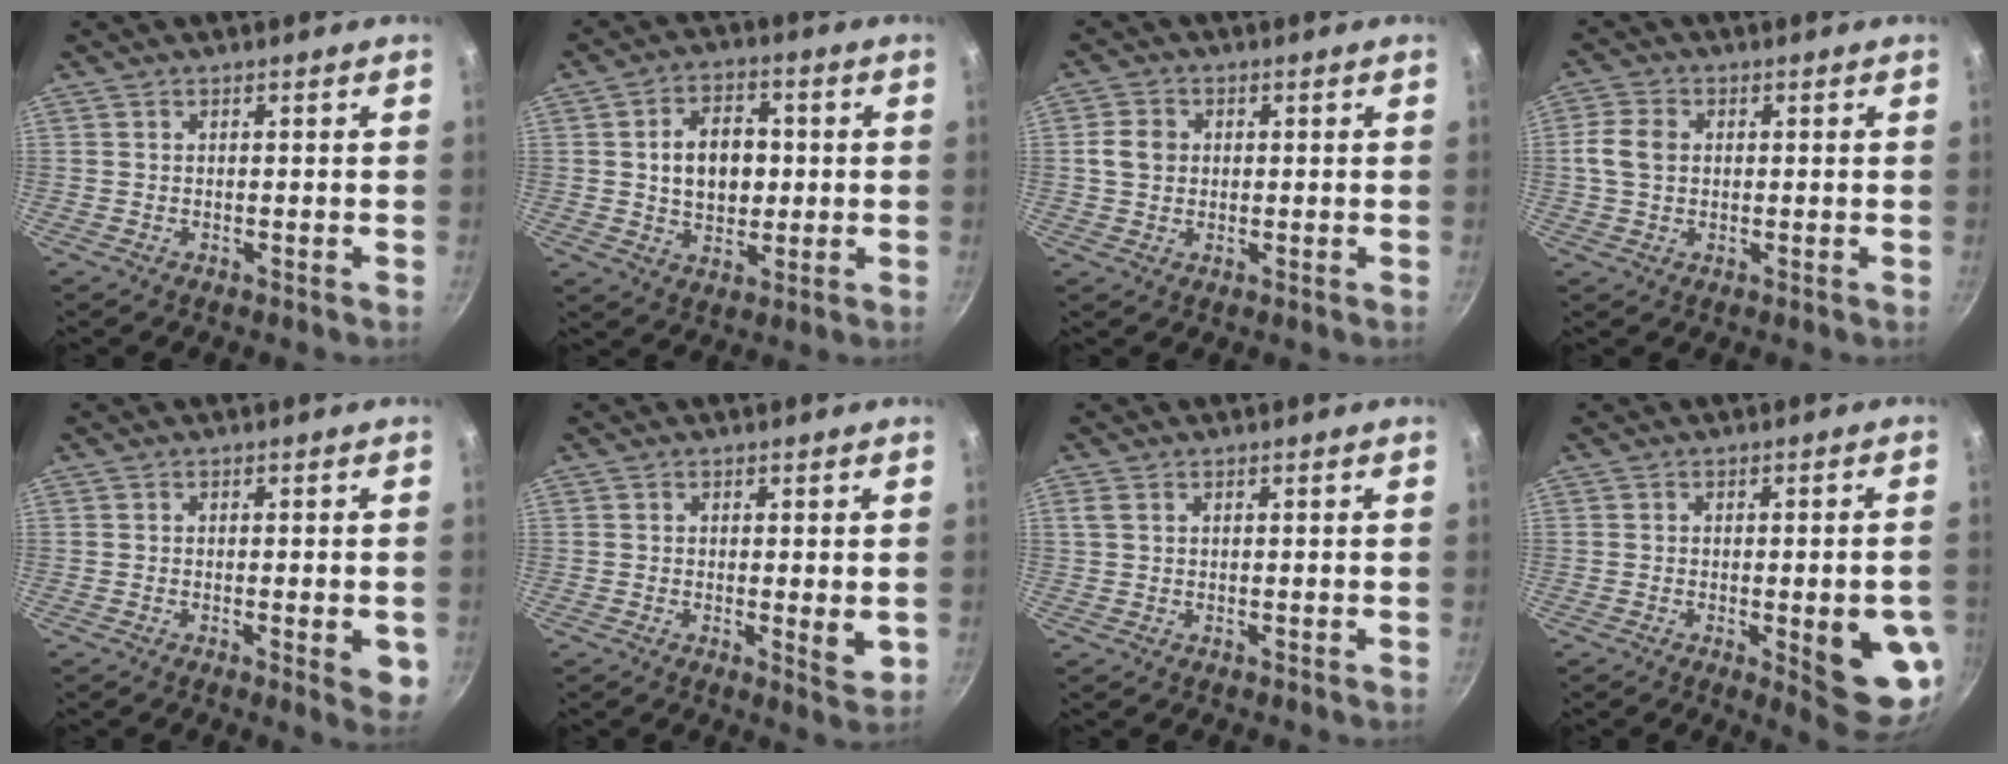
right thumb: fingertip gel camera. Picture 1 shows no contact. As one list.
[{"total": 10.5, "force": [0.8, 7.5, 7.3], "torque": [-0.088, 0.009, 0.012]}, {"total": 4.5, "force": [0.4, 3.8, 2.3], "torque": [-0.027, 0.006, 0.001]}, {"total": 5.5, "force": [0.5, 4.1, 3.6], "torque": [-0.062, 0.010, 0.004]}, {"total": 5.0, "force": [-1.2, 1.4, 4.7], "torque": [-0.051, -0.005, -0.016]}, {"total": 3.6, "force": [-0.1, 1.2, 3.4], "torque": [-0.052, -0.012, -0.001]}, {"total": 1.2, "force": [0.5, 0.8, 0.8], "torque": [-0.018, 0.003, 0.011]}, {"total": 12.4, "force": [-2.7, 3.7, 11.5], "torque": [-0.108, 0.003, -0.028]}]